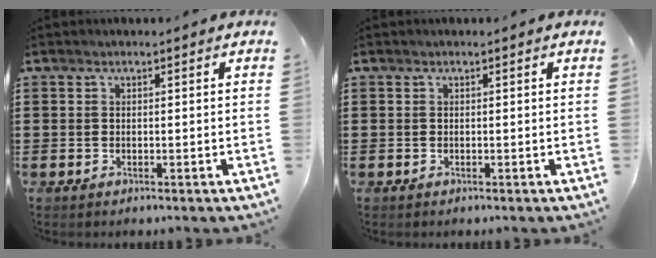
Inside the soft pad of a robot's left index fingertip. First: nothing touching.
{"total": 0.0}